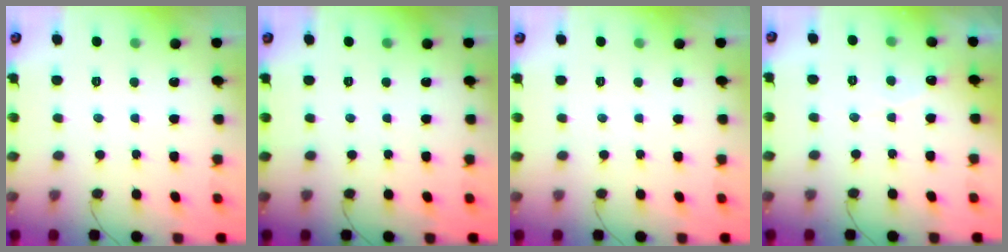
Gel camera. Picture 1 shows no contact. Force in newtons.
{"total": 0.0}
{"total": 0.0}
{"total": 2.7, "press": 2.7, "slide": 0.1}